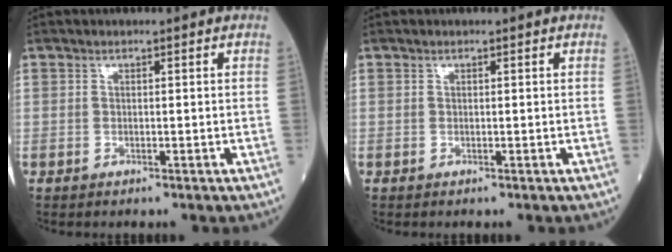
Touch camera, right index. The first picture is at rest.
{"total": 0.0}